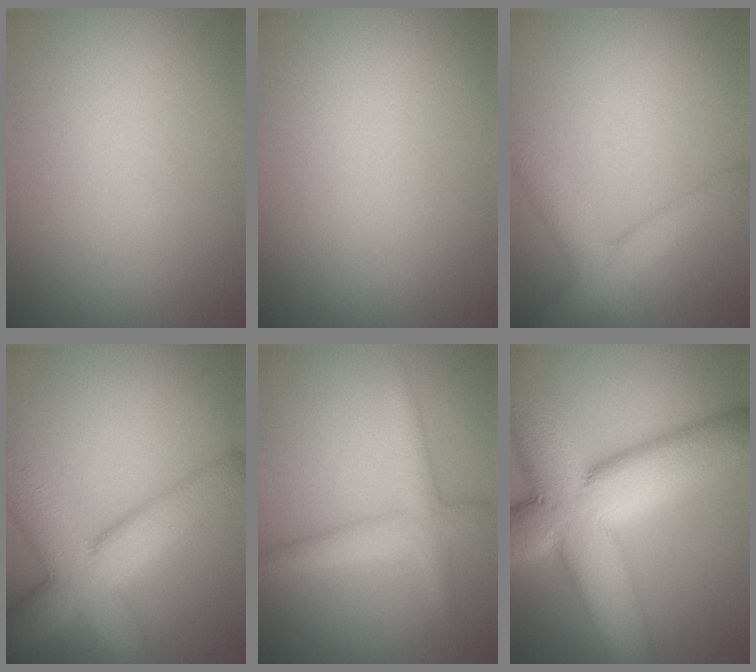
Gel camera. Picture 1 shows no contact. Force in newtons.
{"total": 0.0}
{"total": 4.5, "press": 4.4, "slide": 0.2}
{"total": 8.3, "press": 8.3, "slide": 0.4}
{"total": 2.7, "press": 2.7, "slide": 0.2}
{"total": 15.0, "press": 14.9, "slide": 1.2}